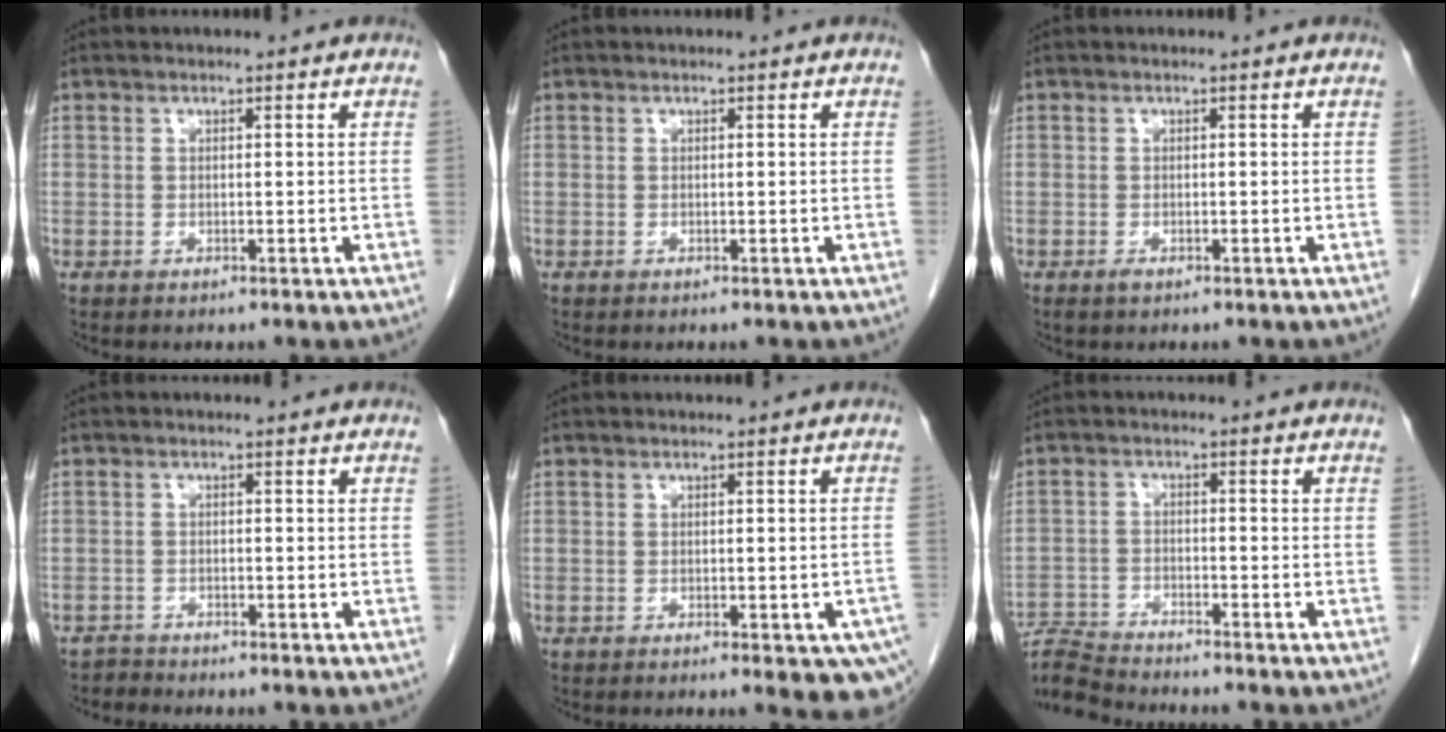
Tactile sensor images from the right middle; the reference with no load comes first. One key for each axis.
{"total": 0.0}
{"total": 0.8, "fx": -0.5, "fy": 0.3, "fz": 0.5, "tx": -0.010, "ty": -0.001, "tz": -0.006}
{"total": 1.4, "fx": -1.3, "fy": 0.1, "fz": -0.7, "tx": 0.018, "ty": -0.005, "tz": -0.025}
{"total": 7.9, "fx": -4.9, "fy": 2.5, "fz": 5.7, "tx": -0.050, "ty": -0.009, "tz": -0.059}
{"total": 7.5, "fx": -7.4, "fy": -0.3, "fz": 0.6, "tx": -0.014, "ty": 0.000, "tz": -0.138}